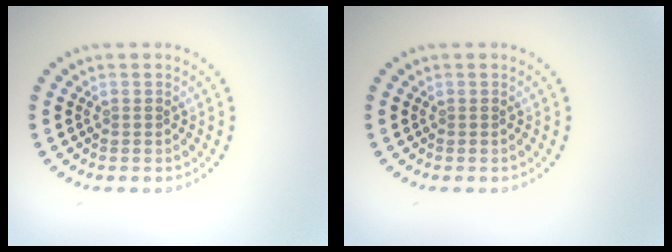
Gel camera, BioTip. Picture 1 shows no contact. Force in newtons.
{"total": 0.0}